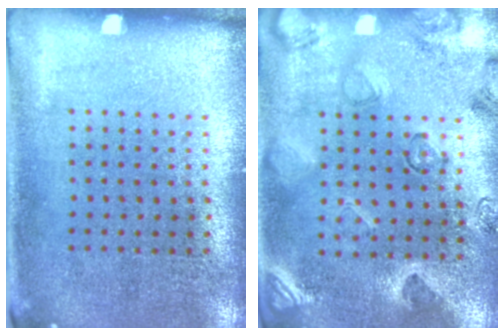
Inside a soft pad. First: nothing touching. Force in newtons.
{"total": 2.2, "press": 1.8, "slide": 1.3}